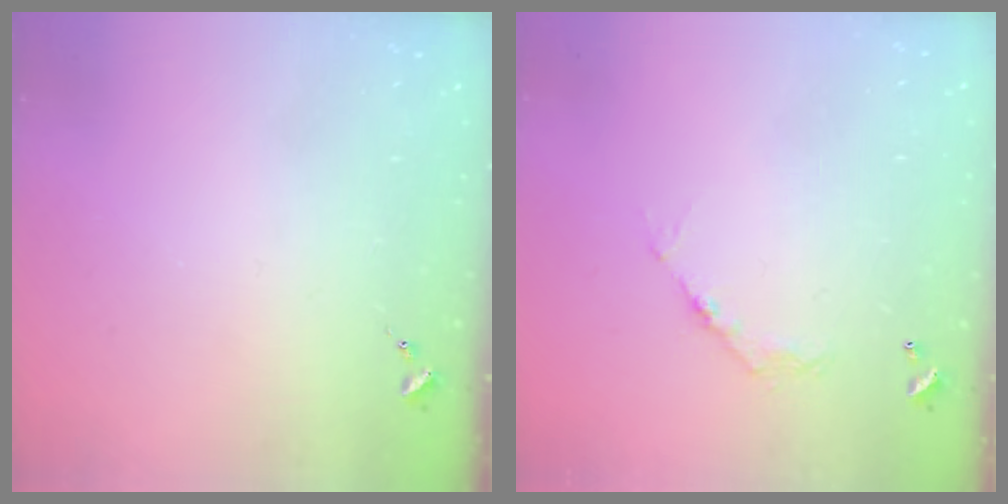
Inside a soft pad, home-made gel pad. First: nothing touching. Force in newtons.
{"total": 6.3, "press": 6.3, "slide": 0.4}